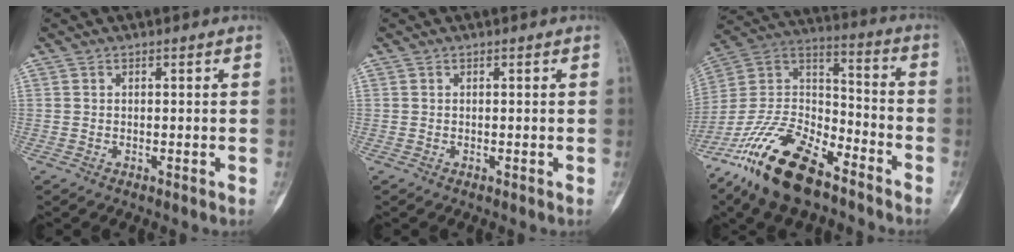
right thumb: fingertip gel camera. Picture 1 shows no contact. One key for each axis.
{"total": 0.0}
{"total": 22.0, "fx": -14.9, "fy": 9.2, "fz": 13.3, "tx": -0.271, "ty": 0.067, "tz": -0.280}